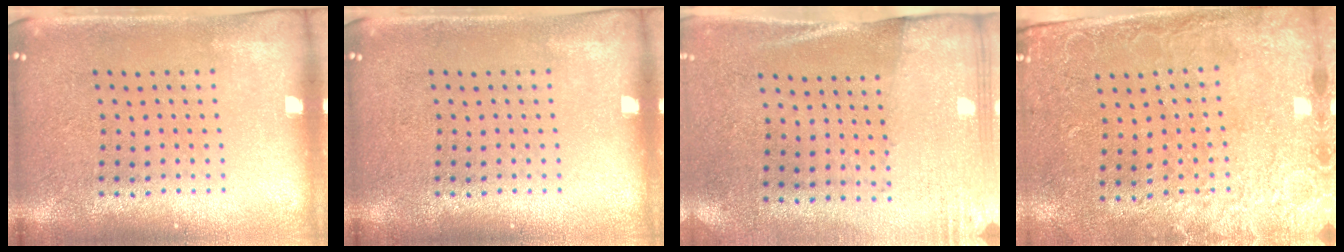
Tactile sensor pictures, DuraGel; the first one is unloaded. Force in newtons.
{"total": 0.0}
{"total": 2.7, "press": 2.4, "slide": 1.4}
{"total": 2.5, "press": 2.0, "slide": 1.5}